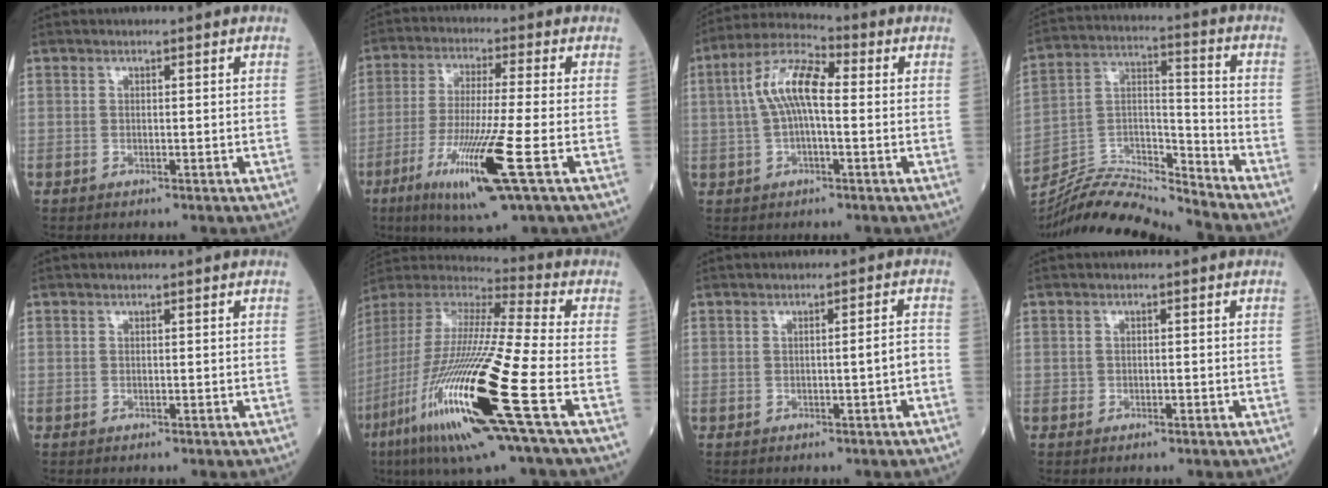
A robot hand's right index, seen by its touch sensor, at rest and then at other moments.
{"total": 13.5, "force": [-5.5, -0.4, 12.3], "torque": [-0.246, -0.033, -0.101]}
{"total": 9.2, "force": [0.7, 2.8, 8.7], "torque": [-0.178, 0.029, 0.009]}
{"total": 14.1, "force": [-13.9, -0.6, 2.4], "torque": [-0.041, 0.039, -0.261]}
{"total": 0.0}
{"total": 26.5, "force": [-9.8, 1.2, 24.5], "torque": [-0.511, -0.064, -0.191]}
{"total": 2.1, "force": [-0.7, 0.0, 2.0], "torque": [-0.027, 0.001, -0.011]}
{"total": 0.6, "force": [-0.3, 0.5, 0.3], "torque": [-0.004, 0.001, -0.006]}